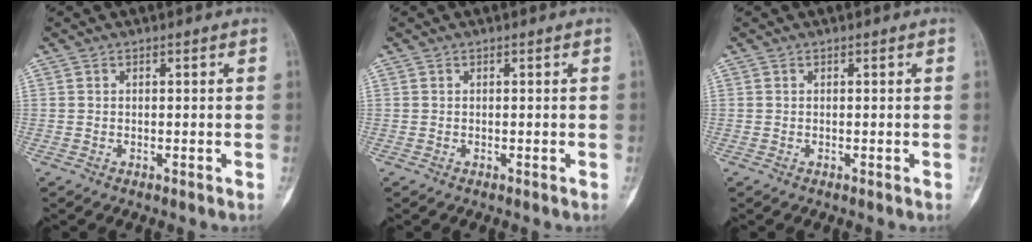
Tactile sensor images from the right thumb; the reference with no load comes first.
{"total": 0.0}
{"total": 0.0}